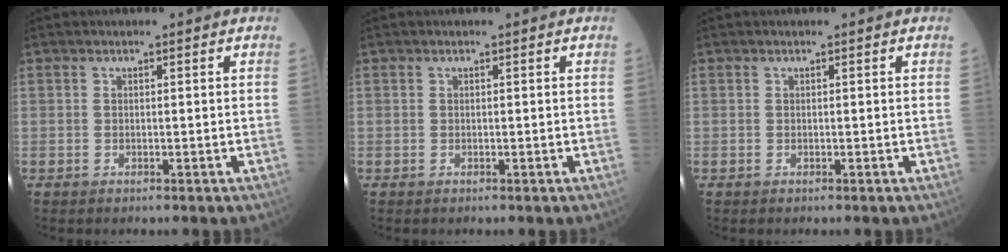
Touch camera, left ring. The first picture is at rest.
{"total": 0.0}
{"total": 0.0}